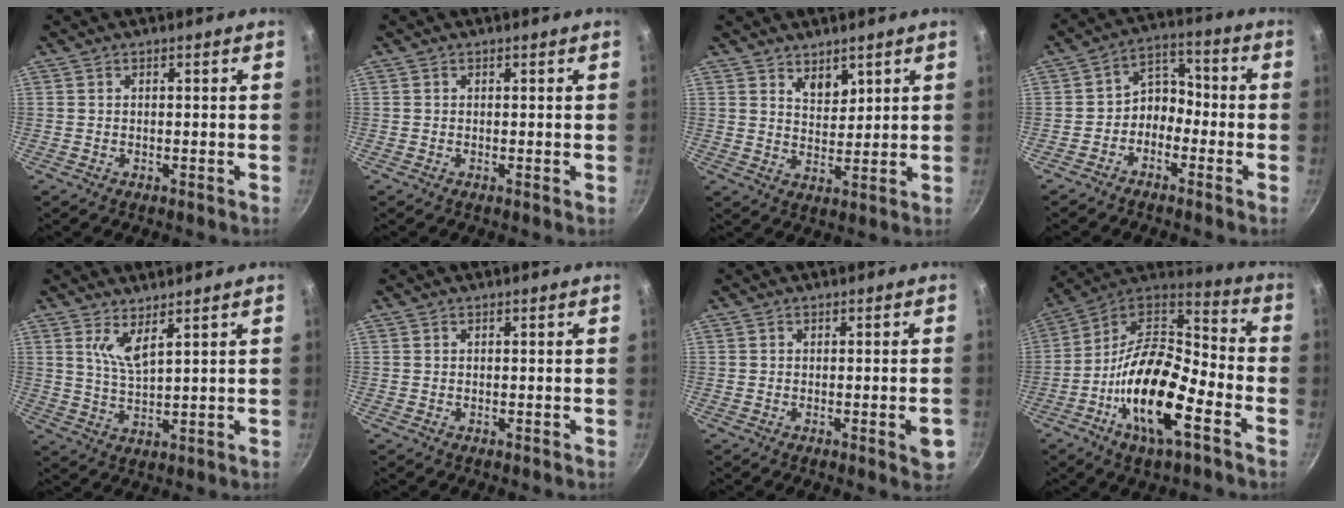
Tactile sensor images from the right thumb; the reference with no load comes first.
{"total": 0.0}
{"total": 4.5, "force": [2.9, 2.5, 2.3], "torque": [-0.022, -0.030, 0.050]}
{"total": 6.3, "force": [-2.7, 4.7, 3.1], "torque": [-0.017, 0.049, -0.060]}
{"total": 4.7, "force": [2.9, 1.0, 3.5], "torque": [-0.070, -0.037, 0.058]}
{"total": 0.0}
{"total": 3.7, "force": [-1.1, 0.8, 3.5], "torque": [-0.038, 0.000, -0.014]}
{"total": 20.8, "force": [-8.0, 8.3, 17.3], "torque": [-0.300, 0.045, -0.162]}